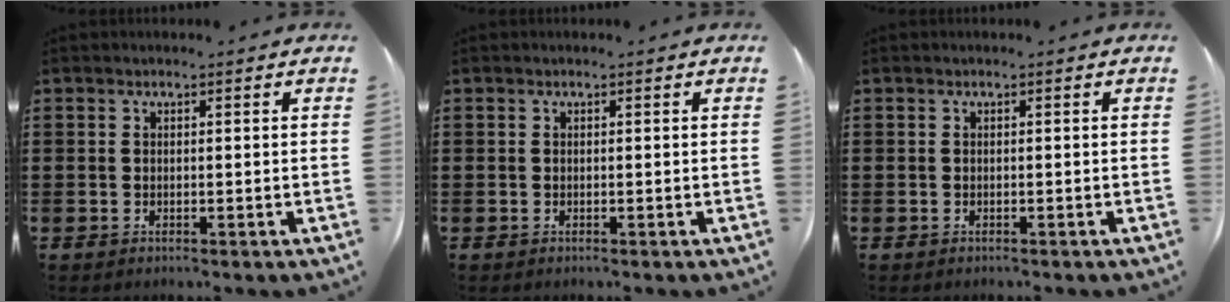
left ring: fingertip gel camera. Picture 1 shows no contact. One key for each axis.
{"total": 0.0}
{"total": 0.0}